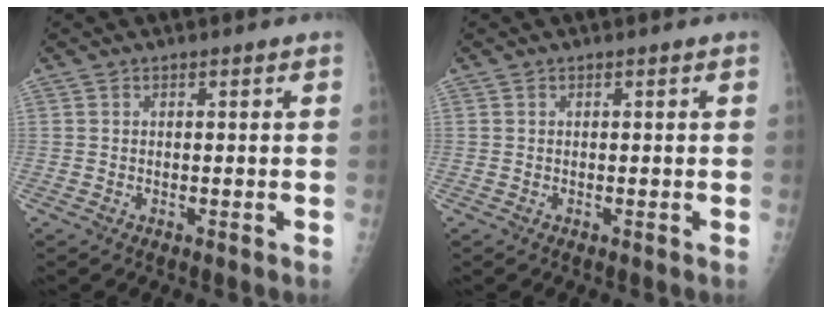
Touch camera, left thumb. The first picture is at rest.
{"total": 0.0}